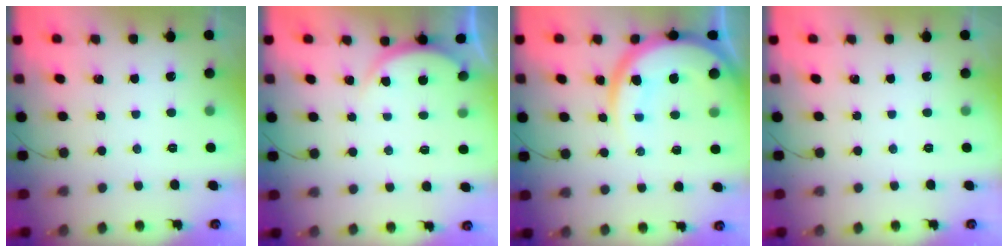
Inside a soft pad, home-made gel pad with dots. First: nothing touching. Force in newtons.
{"total": 3.3, "press": 3.3, "slide": 0.4}
{"total": 14.3, "press": 14.2, "slide": 1.5}
{"total": 0.0}